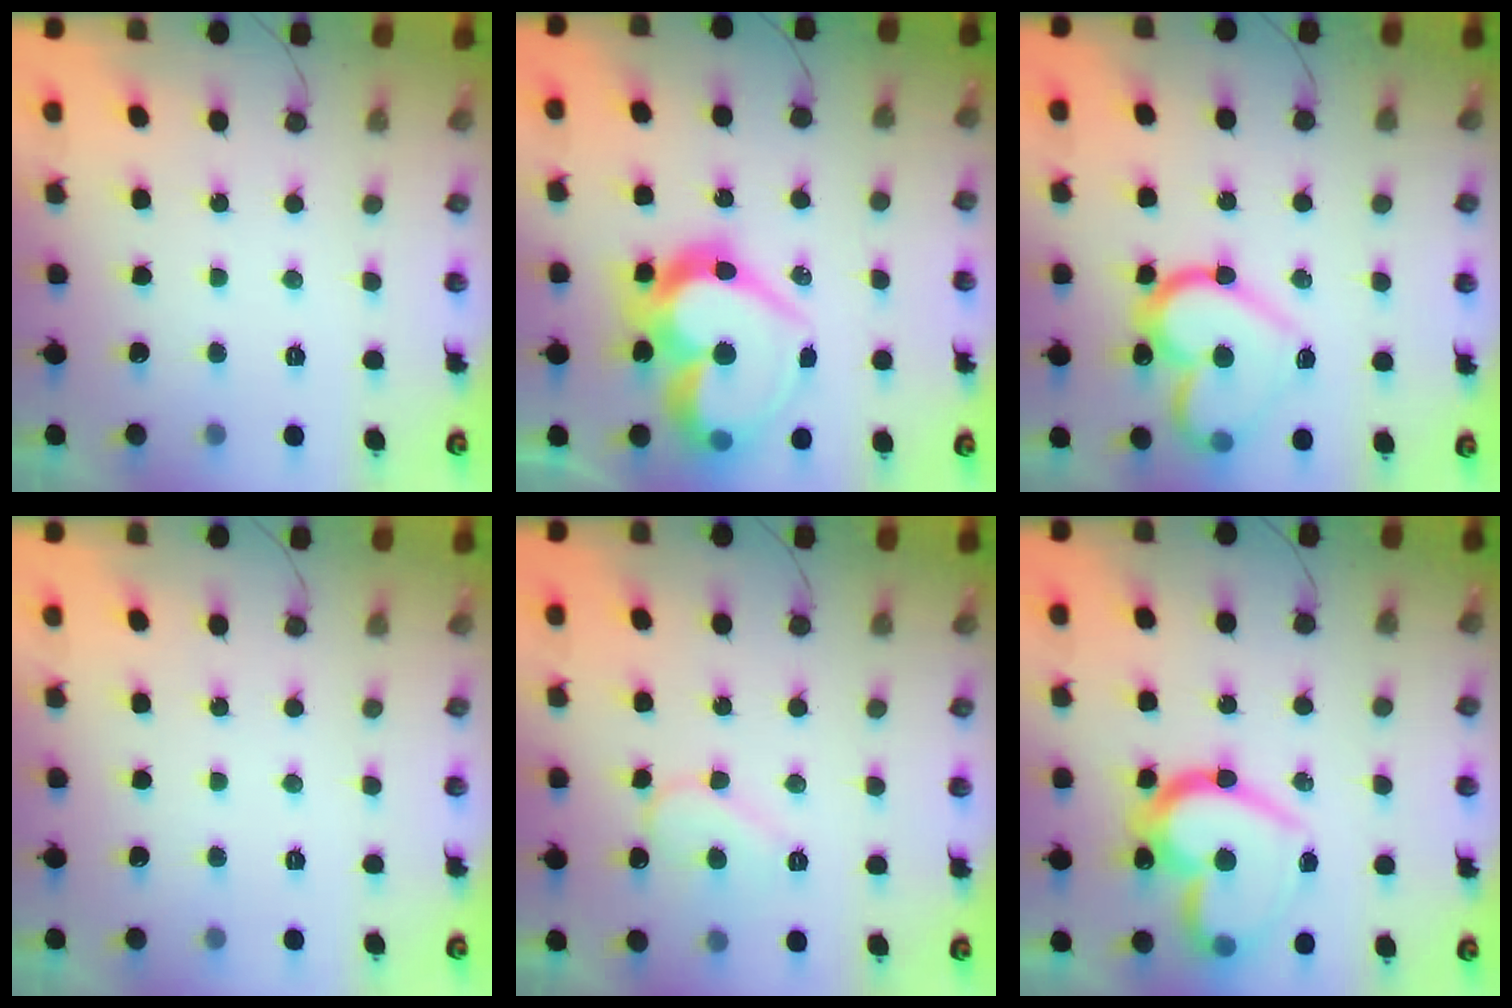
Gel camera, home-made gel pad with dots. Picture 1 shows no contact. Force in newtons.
{"total": 21.6, "press": 21.5, "slide": 2.4}
{"total": 16.9, "press": 16.9, "slide": 1.5}
{"total": 0.0}
{"total": 9.1, "press": 9.0, "slide": 0.8}
{"total": 23.3, "press": 23.2, "slide": 2.0}